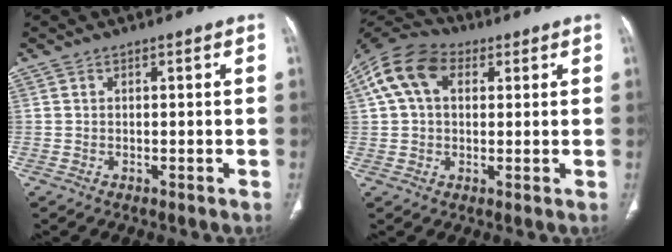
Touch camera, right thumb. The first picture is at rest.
{"total": 12.1, "force": [3.8, 8.1, 8.1], "torque": [-0.157, 0.030, 0.061]}